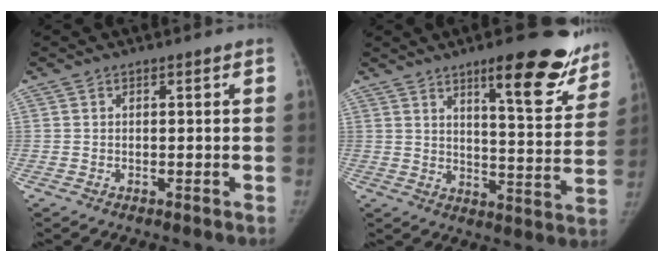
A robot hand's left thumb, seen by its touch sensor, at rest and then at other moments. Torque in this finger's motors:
{"motor_torque": [0.69, -0.49, 1.24, -1.40, 0.32]}